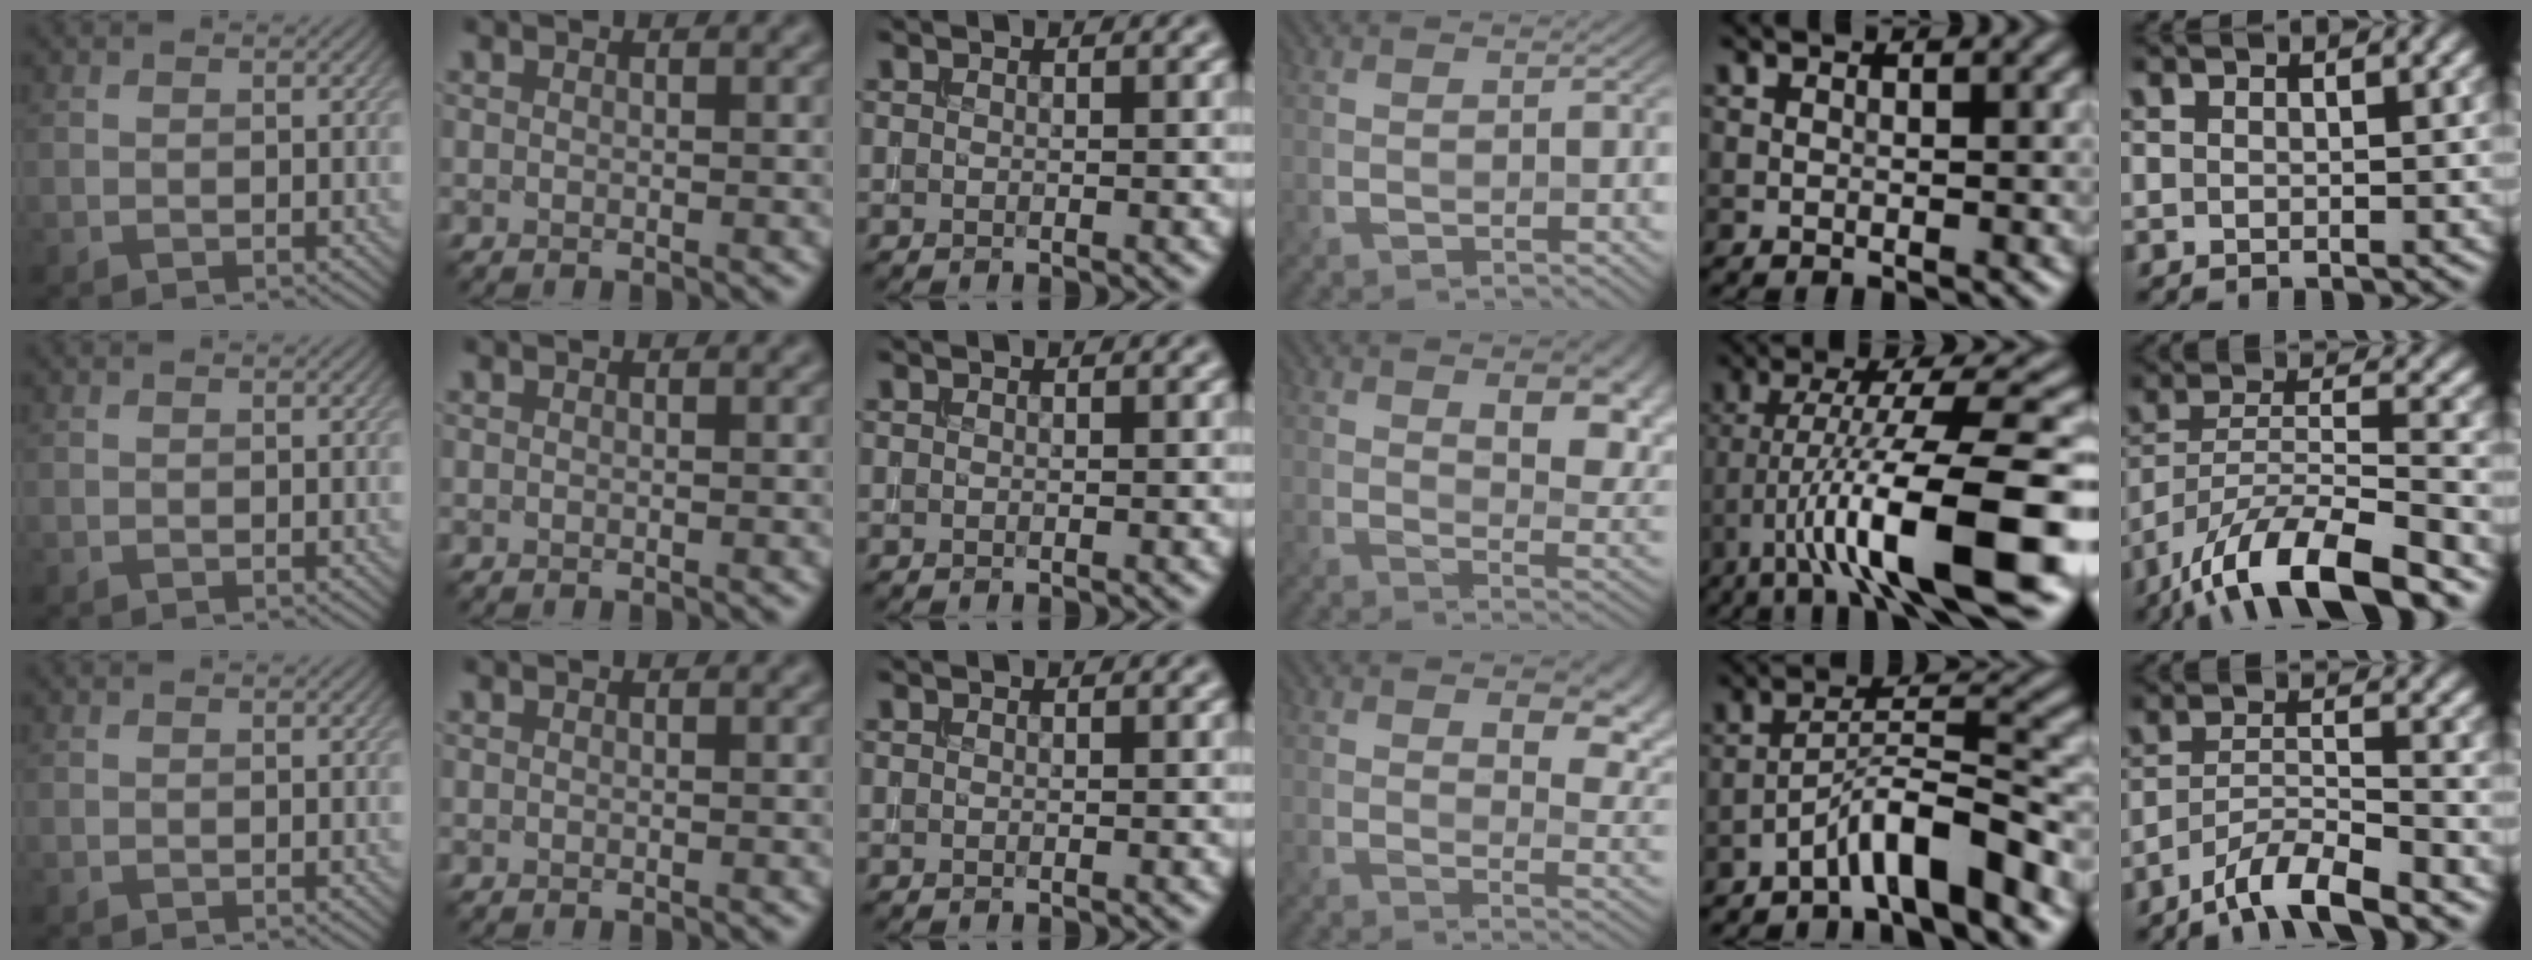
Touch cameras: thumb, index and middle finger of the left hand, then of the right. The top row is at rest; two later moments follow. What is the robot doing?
{"motion": "extract", "object": "bucket"}